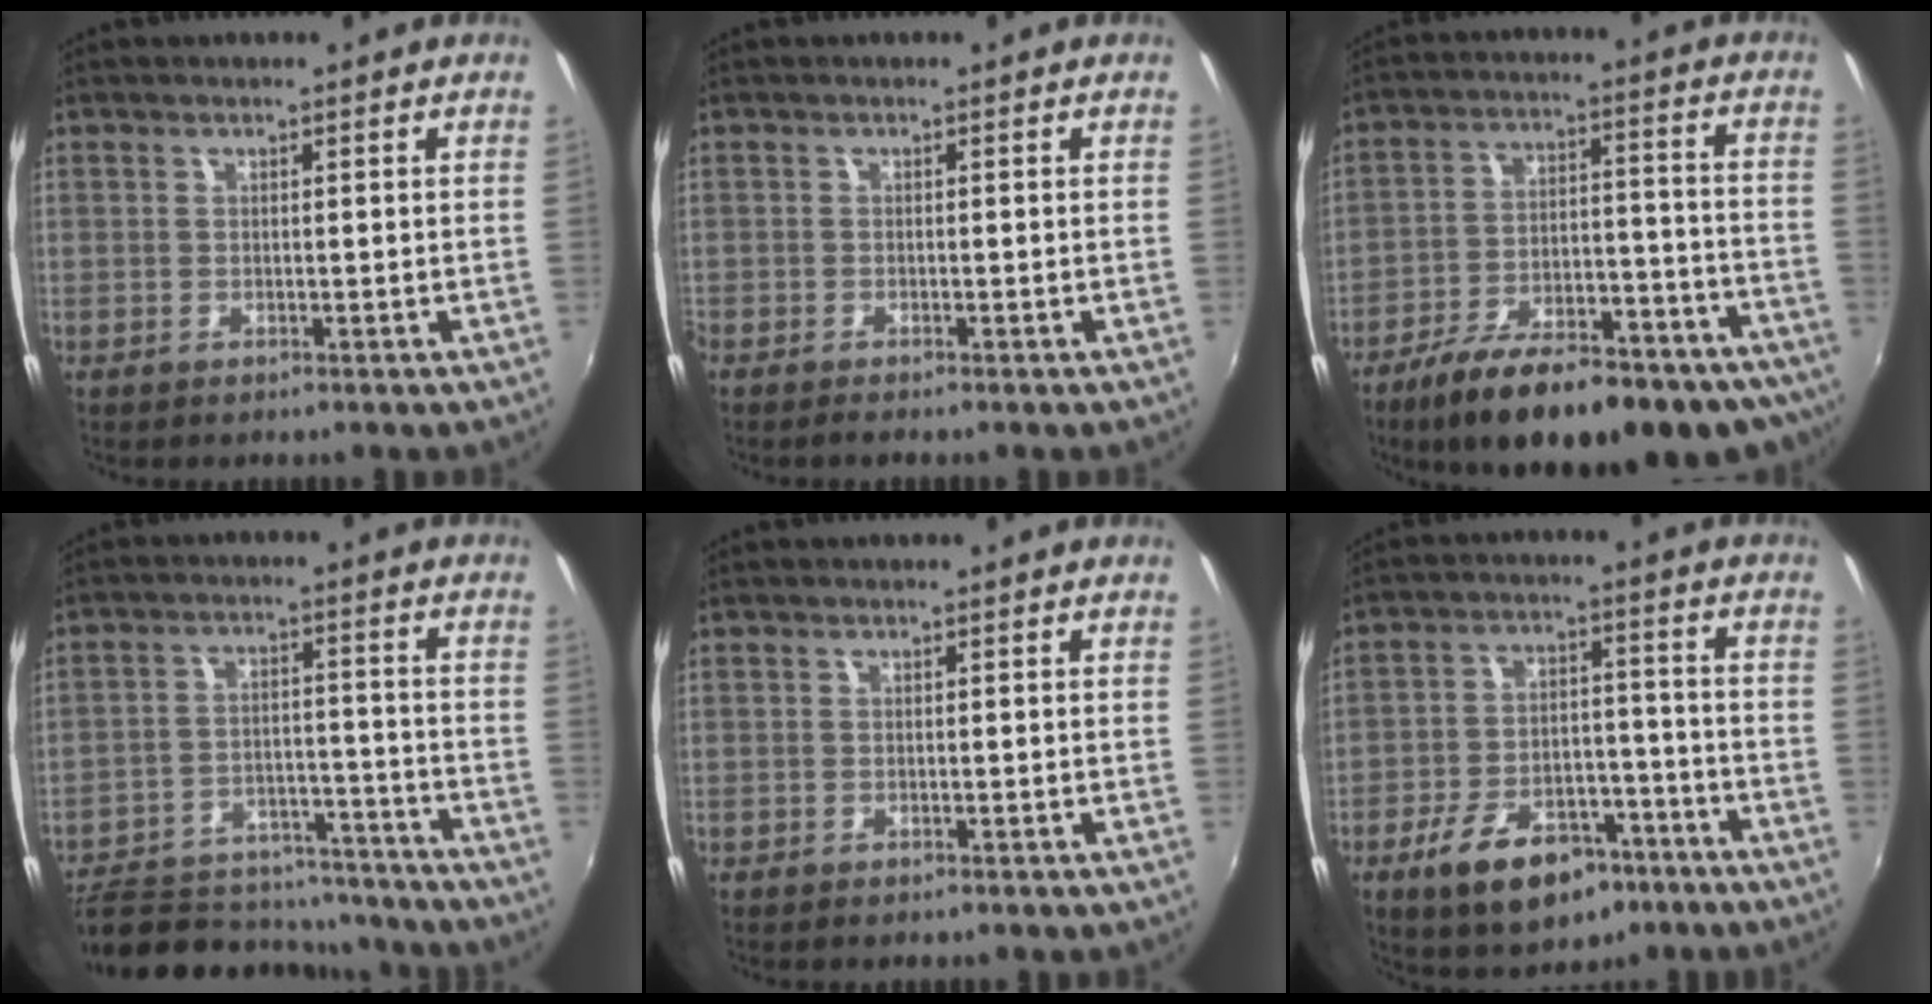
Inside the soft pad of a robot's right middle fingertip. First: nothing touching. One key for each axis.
{"total": 1.1, "fx": -1.0, "fy": -0.1, "fz": 0.5, "tx": -0.010, "ty": -0.006, "tz": -0.020}
{"total": 25.4, "fx": -18.5, "fy": 8.6, "fz": 15.2, "tx": -0.253, "ty": -0.028, "tz": -0.252}
{"total": 21.9, "fx": -18.7, "fy": 8.1, "fz": 8.0, "tx": -0.164, "ty": 0.010, "tz": -0.246}
{"total": 0.0}
{"total": 14.7, "fx": -8.9, "fy": 7.8, "fz": 8.7, "tx": -0.173, "ty": 0.009, "tz": -0.131}